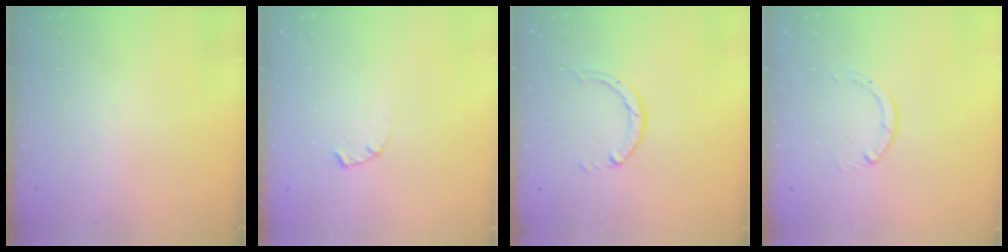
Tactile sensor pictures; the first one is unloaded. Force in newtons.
{"total": 1.7, "press": 1.6, "slide": 0.3}
{"total": 3.2, "press": 3.2, "slide": 0.5}
{"total": 0.0}